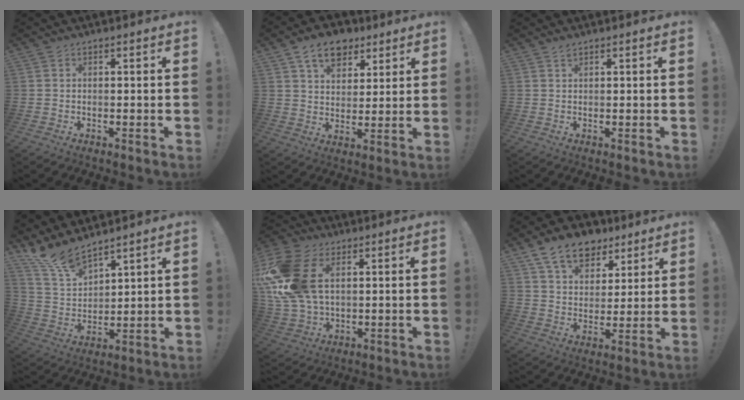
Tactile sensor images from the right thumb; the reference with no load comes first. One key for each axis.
{"total": 11.8, "fx": 6.9, "fy": 7.8, "fz": 5.5, "tx": -0.083, "ty": -0.030, "tz": 0.130}
{"total": 1.2, "fx": 0.9, "fy": 0.3, "fz": 0.6, "tx": -0.009, "ty": -0.001, "tz": 0.016}
{"total": 10.8, "fx": 9.8, "fy": 2.8, "fz": 3.4, "tx": -0.093, "ty": -0.070, "tz": 0.189}
{"total": 22.0, "fx": 5.0, "fy": 14.8, "fz": 15.5, "tx": -0.312, "ty": -0.009, "tz": 0.096}
{"total": 13.8, "fx": 9.0, "fy": 8.5, "fz": 6.2, "tx": -0.103, "ty": -0.050, "tz": 0.169}